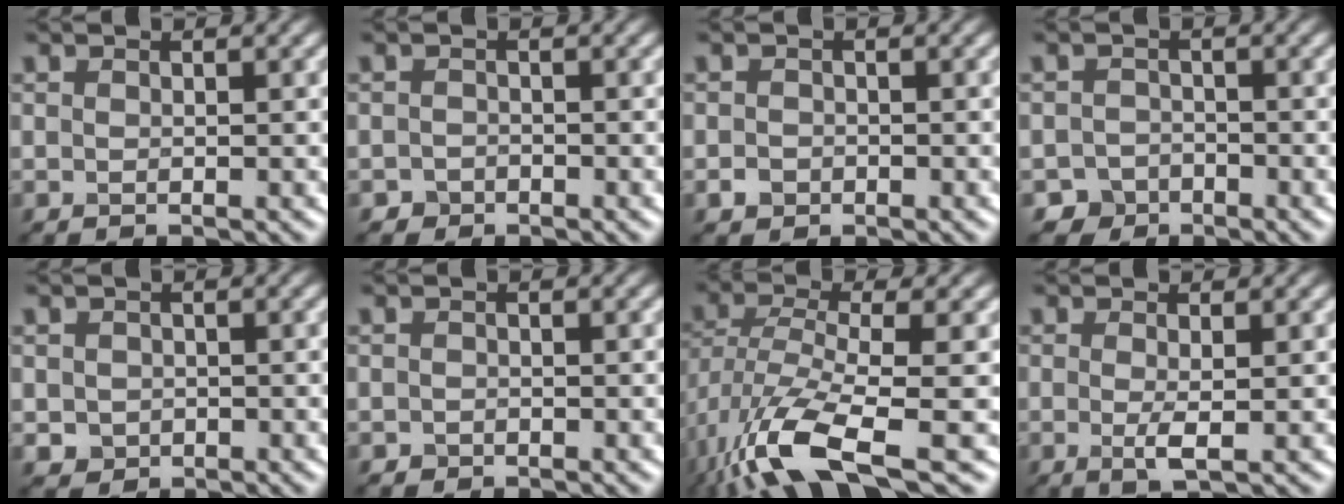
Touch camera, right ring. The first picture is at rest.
{"total": 1.1, "force": [-0.8, 0.7, -0.1], "torque": [0.008, 0.003, -0.015]}
{"total": 1.1, "force": [-0.5, 0.9, 0.3], "torque": [0.000, -0.001, -0.011]}
{"total": 2.6, "force": [-1.9, 1.8, 0.0], "torque": [0.019, 0.004, -0.035]}
{"total": 1.4, "force": [-0.2, 1.3, 0.4], "torque": [-0.002, -0.005, -0.005]}
{"total": 0.6, "force": [-0.4, 0.4, 0.0], "torque": [0.004, -0.004, -0.007]}
{"total": 10.2, "force": [-5.3, 3.4, 8.1], "torque": [-0.172, -0.010, -0.103]}
{"total": 1.8, "force": [-0.1, 0.3, 1.8], "torque": [-0.036, -0.007, -0.002]}